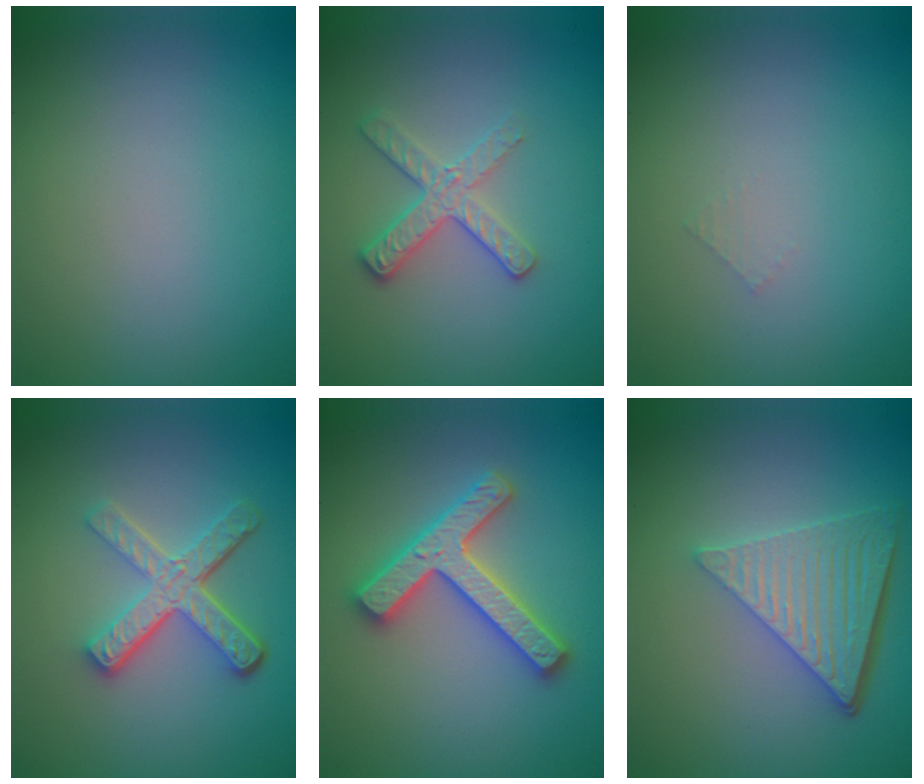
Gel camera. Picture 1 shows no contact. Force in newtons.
{"total": 2.8, "press": 2.6, "slide": 1.0}
{"total": 0.5, "press": 0.5, "slide": 0.1}
{"total": 5.1, "press": 3.5, "slide": 3.7}
{"total": 4.7, "press": 4.6, "slide": 0.8}
{"total": 6.2, "press": 4.2, "slide": 4.5}